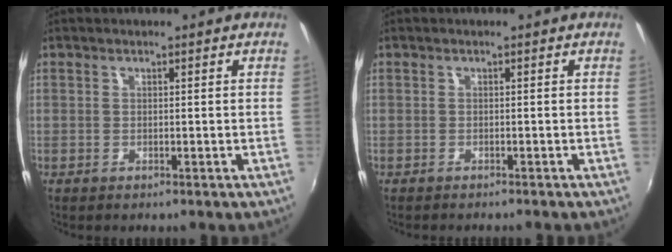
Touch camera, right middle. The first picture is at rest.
{"total": 1.0, "force": [-0.9, -0.1, 0.3], "torque": [-0.007, -0.006, -0.015]}